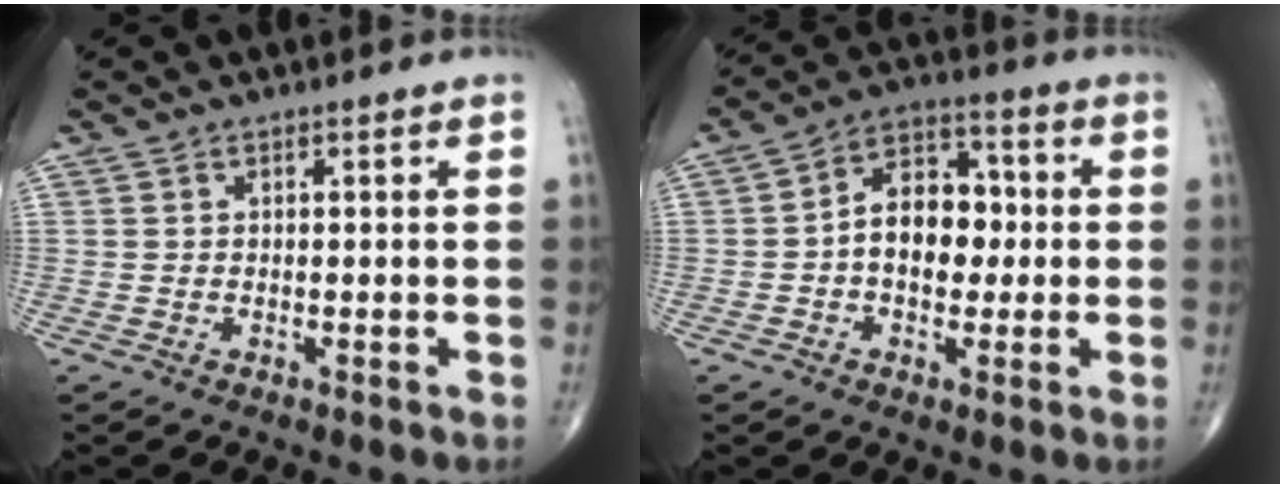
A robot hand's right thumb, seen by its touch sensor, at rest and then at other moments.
{"total": 11.0, "force": [-0.4, 7.5, 8.0], "torque": [-0.095, 0.030, -0.019]}